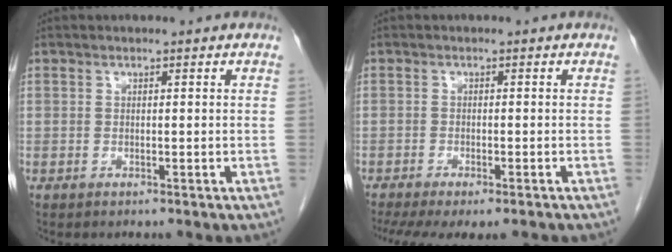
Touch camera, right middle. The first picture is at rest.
{"total": 11.5, "force": [-9.3, 3.1, 6.1], "torque": [-0.113, -0.013, -0.126]}